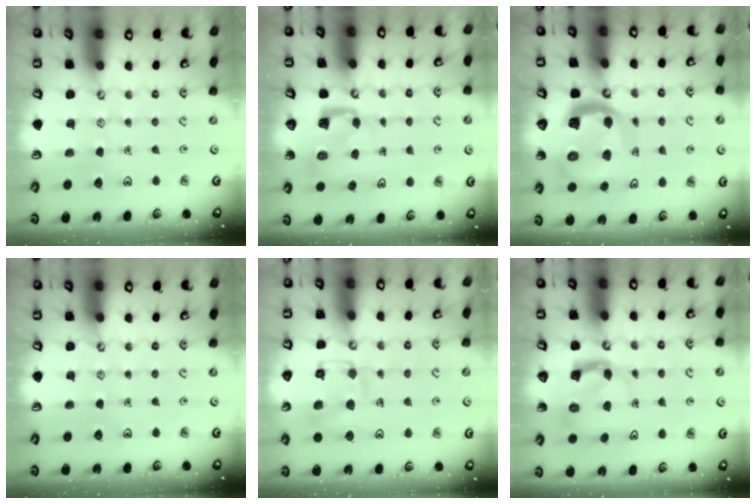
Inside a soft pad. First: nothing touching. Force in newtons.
{"total": 4.3, "press": 4.3, "slide": 0.1}
{"total": 13.6, "press": 13.5, "slide": 1.6}
{"total": 0.0}
{"total": 11.6, "press": 11.6, "slide": 0.5}
{"total": 4.6, "press": 4.6, "slide": 0.1}